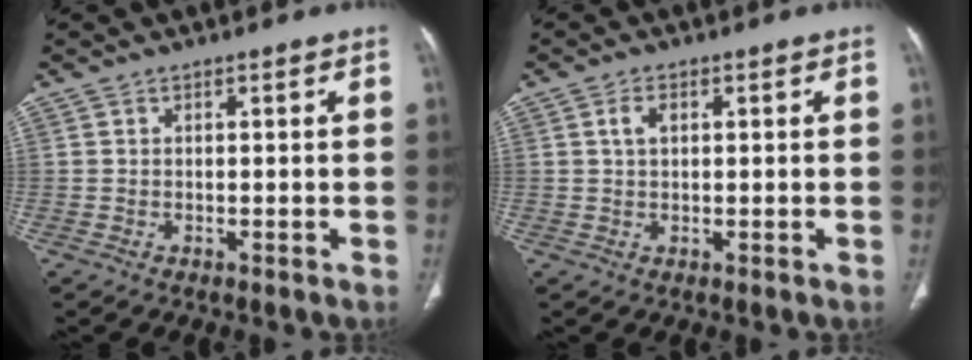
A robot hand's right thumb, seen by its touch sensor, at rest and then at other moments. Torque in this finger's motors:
{"motor_torque": [0.00, 0.26, 0.39, -0.19, 0.00]}